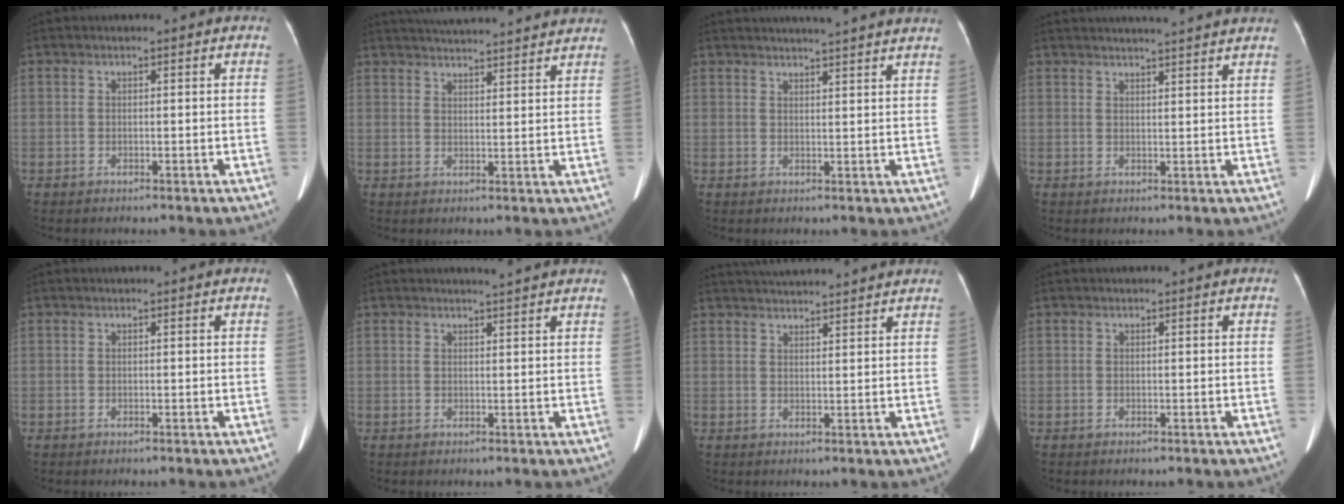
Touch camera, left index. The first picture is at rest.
{"total": 16.5, "force": [15.4, 1.3, 5.6], "torque": [-0.085, 0.029, 0.204]}
{"total": 12.9, "force": [11.8, 0.1, 5.2], "torque": [-0.073, 0.012, 0.136]}
{"total": 10.8, "force": [10.0, -0.1, 4.1], "torque": [-0.058, 0.021, 0.114]}
{"total": 0.0}
{"total": 2.7, "force": [2.5, -0.4, 0.8], "torque": [-0.011, 0.002, 0.031]}
{"total": 10.1, "force": [9.5, 0.3, 3.4], "torque": [-0.054, 0.032, 0.129]}
{"total": 0.0}